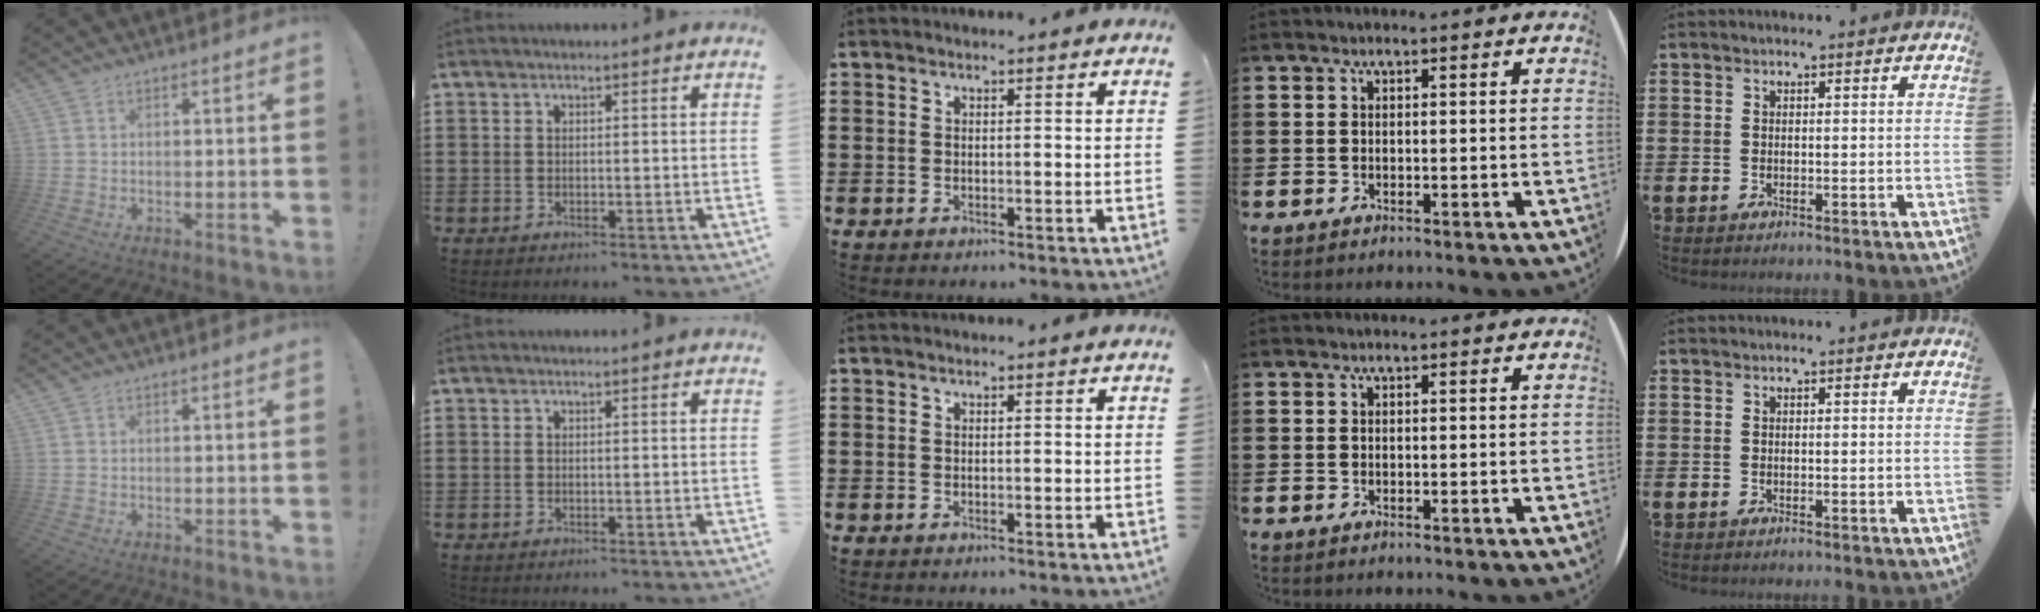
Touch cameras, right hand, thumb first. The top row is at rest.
{}